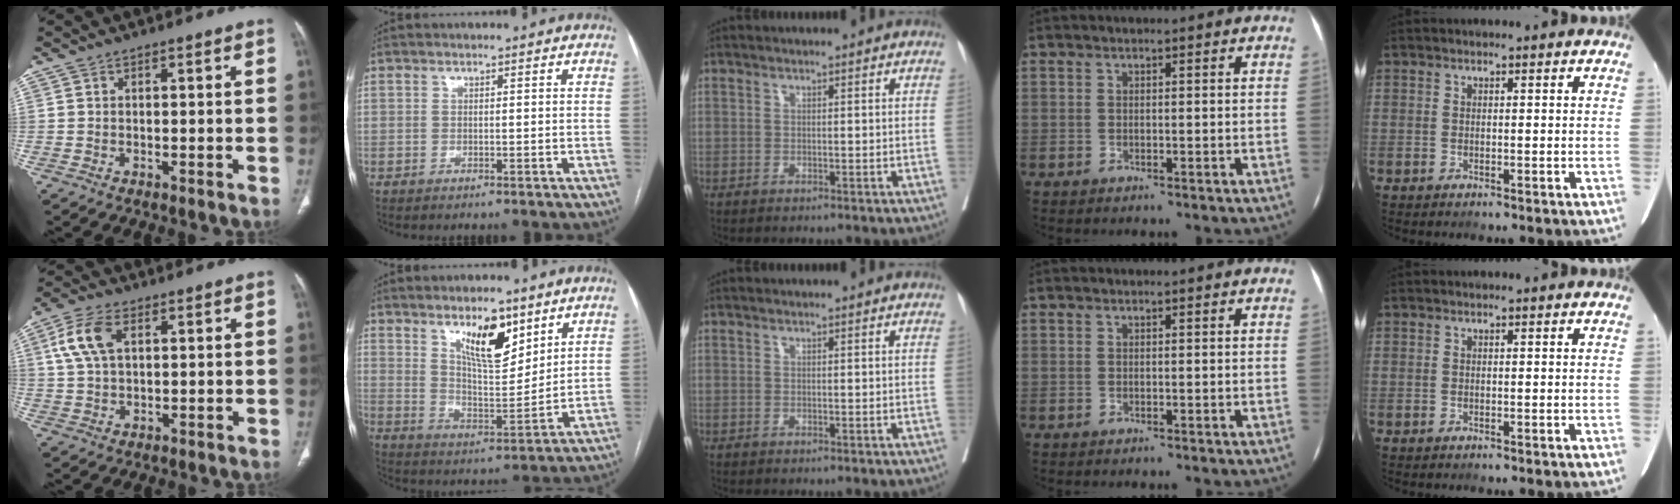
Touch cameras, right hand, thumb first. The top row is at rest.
{"thumb": {"total": 8.2, "force": [2.6, 4.5, 6.3], "torque": [-0.136, 0.009, 0.052]}, "index": {"total": 10.1, "force": [6.2, 3.2, 7.4], "torque": [-0.127, -0.006, 0.115]}}